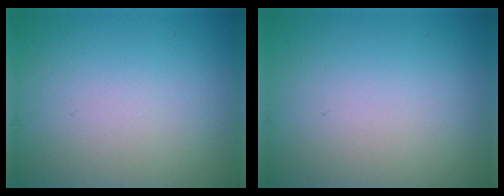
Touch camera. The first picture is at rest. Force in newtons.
{"total": 0.0}